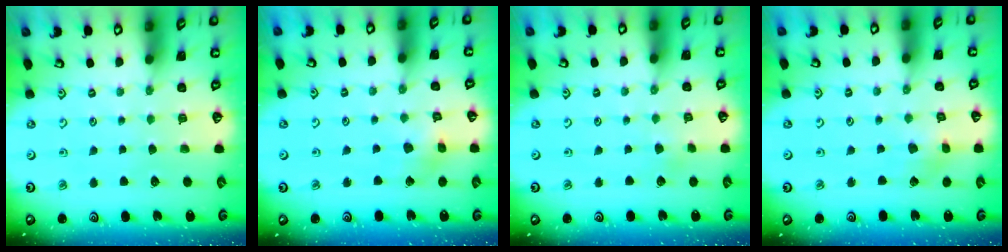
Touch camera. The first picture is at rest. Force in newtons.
{"total": 5.5, "press": 5.5, "slide": 0.5}
{"total": 1.6, "press": 1.6, "slide": 0.0}
{"total": 3.0, "press": 3.0, "slide": 0.1}